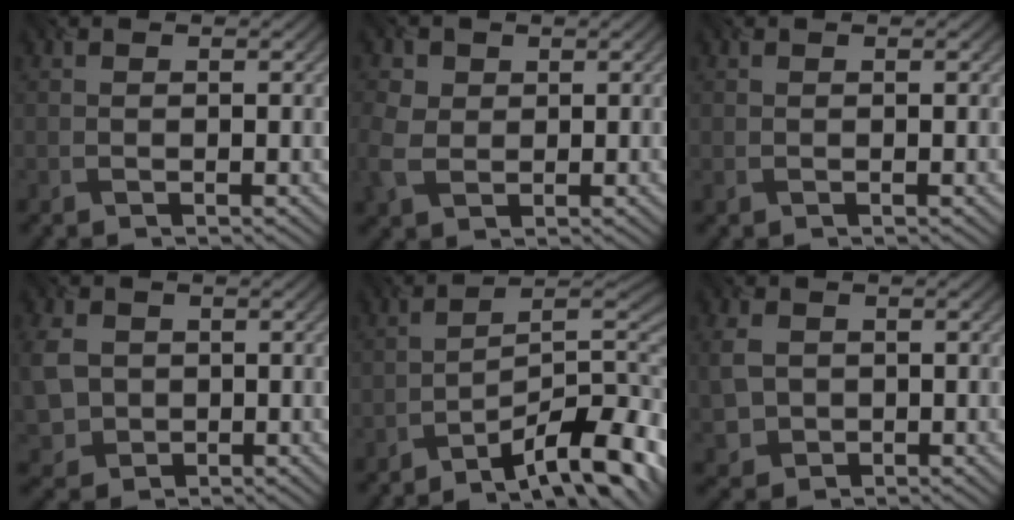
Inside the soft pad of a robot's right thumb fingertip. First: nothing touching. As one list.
[{"total": 3.5, "force": [0.4, 3.1, 1.7], "torque": [-0.055, 0.001, 0.003]}, {"total": 0.0}, {"total": 5.4, "force": [0.0, 4.6, 2.8], "torque": [-0.089, -0.010, -0.003]}, {"total": 12.9, "force": [-7.9, 3.3, 9.7], "torque": [-0.136, 0.005, -0.125]}, {"total": 4.1, "force": [-0.1, 3.4, 2.2], "torque": [-0.063, -0.008, 0.000]}]